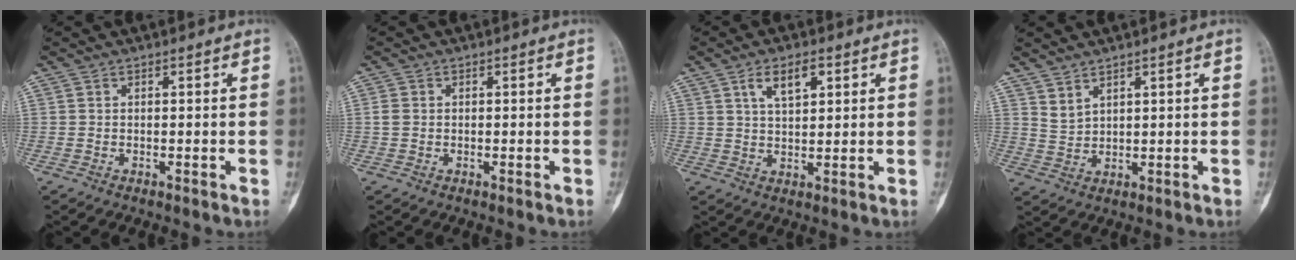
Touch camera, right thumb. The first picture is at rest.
{"total": 1.6, "force": [0.0, 1.3, 0.9], "torque": [-0.024, 0.001, 0.000]}
{"total": 5.9, "force": [2.8, 2.8, 4.4], "torque": [-0.071, -0.007, 0.052]}
{"total": 3.0, "force": [2.5, 0.9, 1.3], "torque": [-0.021, -0.024, 0.055]}